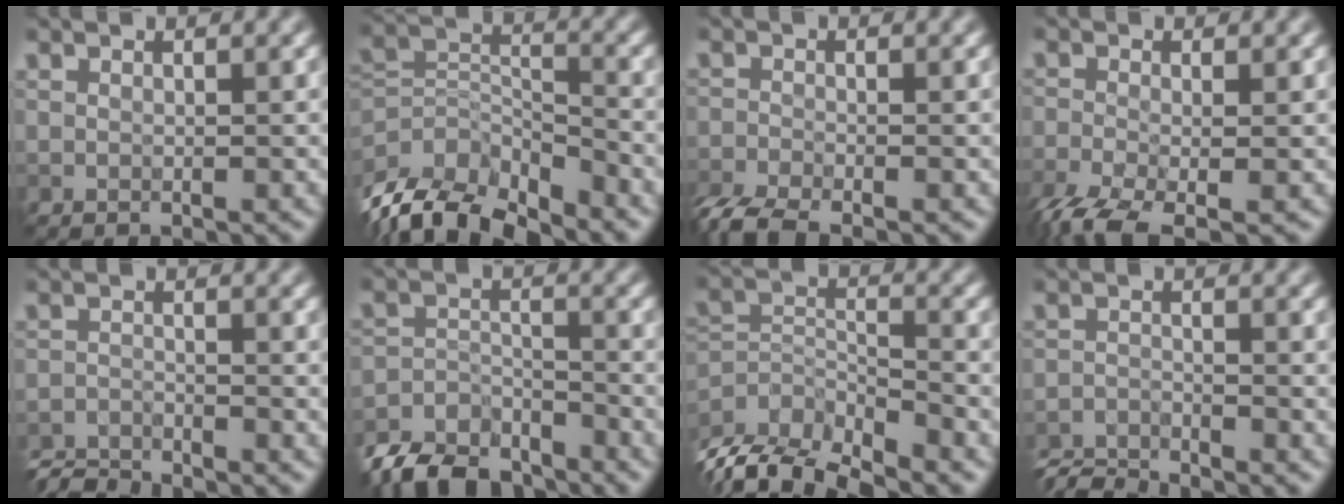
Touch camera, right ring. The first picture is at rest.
{"total": 10.0, "force": [-8.1, 3.9, 4.3], "torque": [-0.095, -0.009, -0.134]}
{"total": 4.2, "force": [-3.8, 0.8, 1.7], "torque": [-0.035, -0.008, -0.071]}
{"total": 5.6, "force": [-4.0, 1.5, 3.6], "torque": [-0.072, -0.011, -0.072]}
{"total": 4.2, "force": [-4.2, 0.2, 0.0], "torque": [0.002, -0.006, -0.078]}
{"total": 7.3, "force": [-6.9, 2.0, 1.2], "torque": [-0.021, -0.007, -0.124]}
{"total": 7.9, "force": [-6.8, 2.2, 3.5], "torque": [-0.070, -0.012, -0.116]}
{"total": 4.8, "force": [-4.8, 0.2, 0.2], "torque": [-0.006, -0.007, -0.088]}